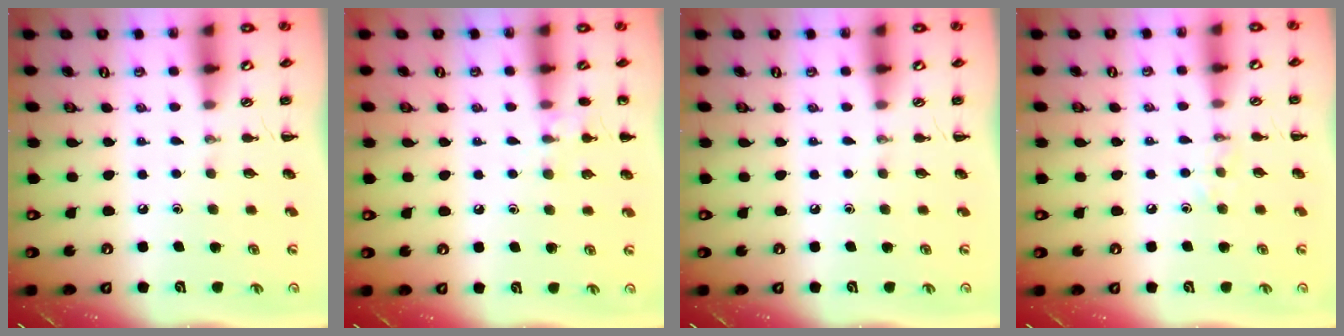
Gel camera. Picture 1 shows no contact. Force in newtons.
{"total": 7.8, "press": 7.4, "slide": 2.2}
{"total": 0.0}
{"total": 3.8, "press": 3.7, "slide": 1.2}